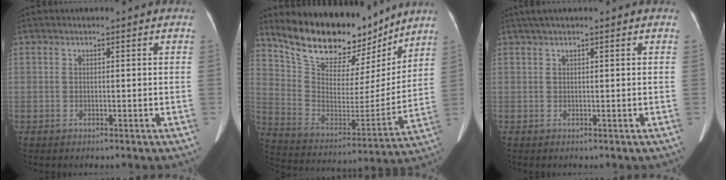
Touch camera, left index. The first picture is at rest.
{"total": 20.5, "force": [17.8, 6.4, 7.8], "torque": [-0.139, -0.026, 0.290]}
{"total": 4.3, "force": [3.4, -0.2, 2.6], "torque": [-0.040, 0.027, 0.051]}